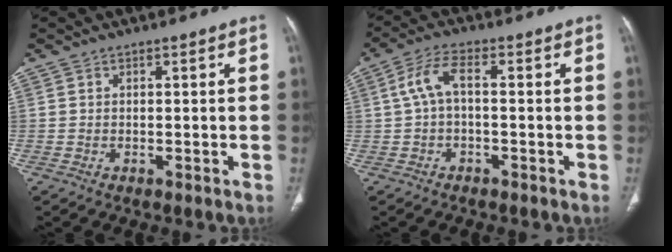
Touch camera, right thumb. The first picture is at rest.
{"total": 5.2, "force": [0.1, 2.0, 4.8], "torque": [-0.105, 0.020, -0.003]}